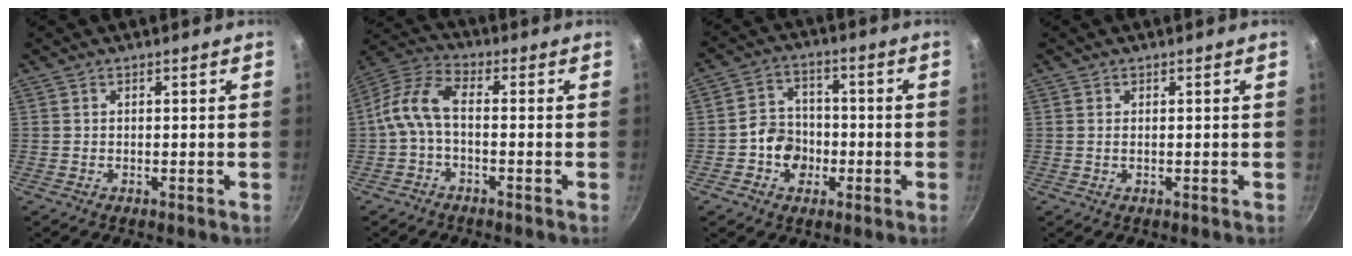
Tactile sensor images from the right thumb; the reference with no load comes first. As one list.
[{"total": 8.9, "force": [-0.9, 4.5, 7.7], "torque": [-0.165, 0.031, -0.028]}, {"total": 8.1, "force": [-2.1, 6.8, 3.9], "torque": [-0.030, 0.025, -0.043]}, {"total": 0.6, "force": [0.1, 0.3, 0.5], "torque": [-0.015, 0.000, 0.002]}]